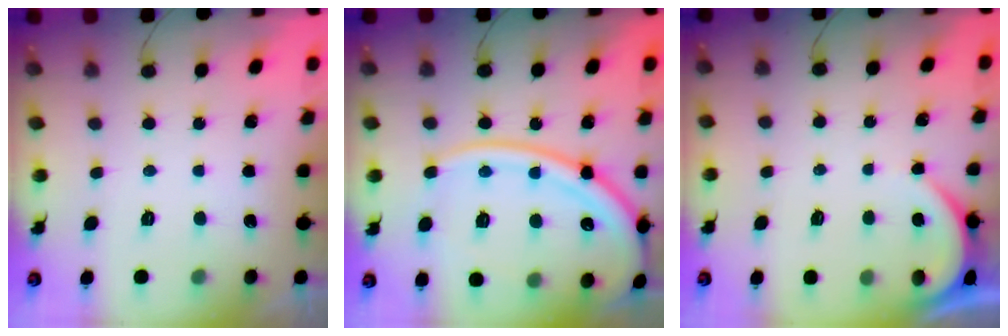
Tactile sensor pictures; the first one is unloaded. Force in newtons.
{"total": 17.6, "press": 17.4, "slide": 2.1}
{"total": 2.4, "press": 2.4, "slide": 0.2}